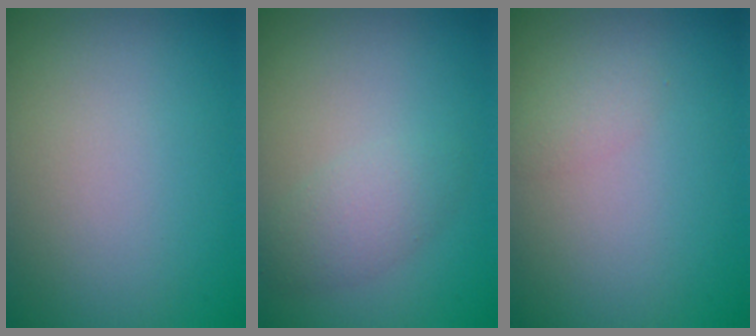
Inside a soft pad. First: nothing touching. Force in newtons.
{"total": 2.3, "press": 2.3, "slide": 0.1}
{"total": 1.0, "press": 1.0, "slide": 0.1}